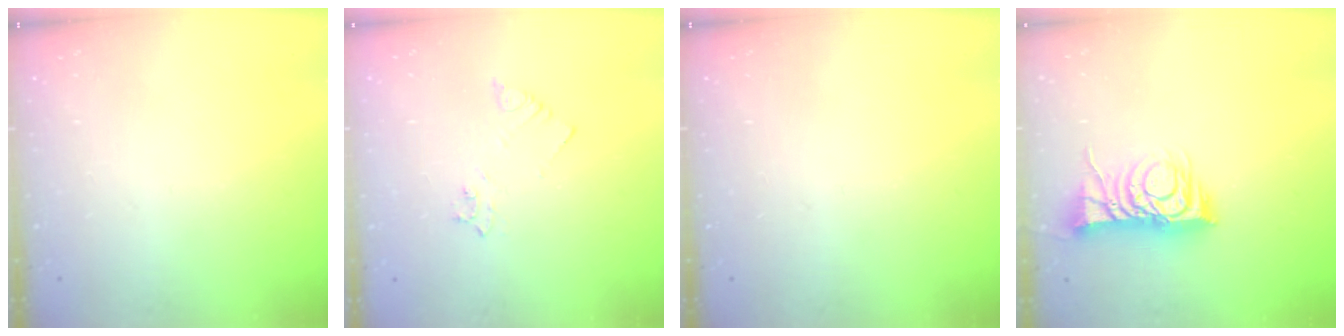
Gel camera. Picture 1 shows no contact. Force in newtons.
{"total": 3.3, "press": 3.2, "slide": 0.5}
{"total": 0.0}
{"total": 9.7, "press": 9.7, "slide": 0.6}